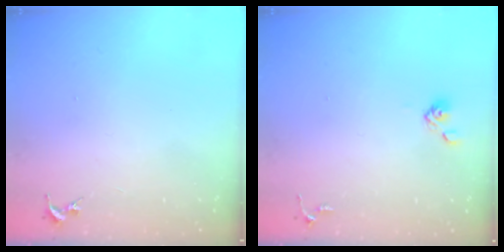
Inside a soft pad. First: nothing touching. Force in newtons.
{"total": 3.8, "press": 3.5, "slide": 1.6}